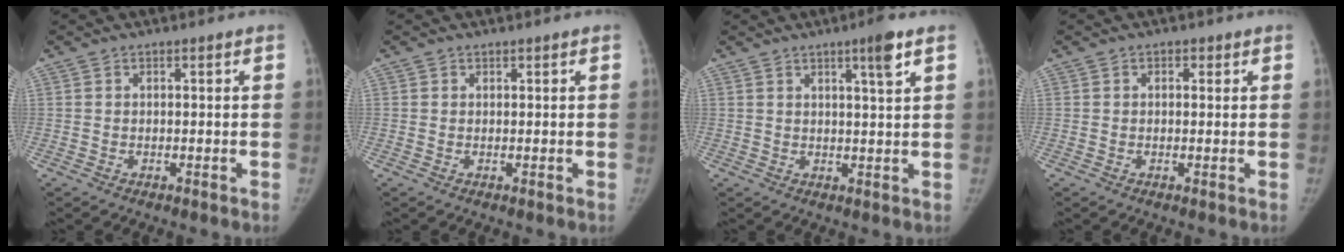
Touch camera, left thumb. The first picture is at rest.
{"total": 0.0}
{"total": 4.6, "force": [2.6, 0.0, 3.8], "torque": [-0.055, -0.014, 0.040]}
{"total": 1.0, "force": [0.4, 0.8, 0.4], "torque": [0.008, 0.001, 0.001]}